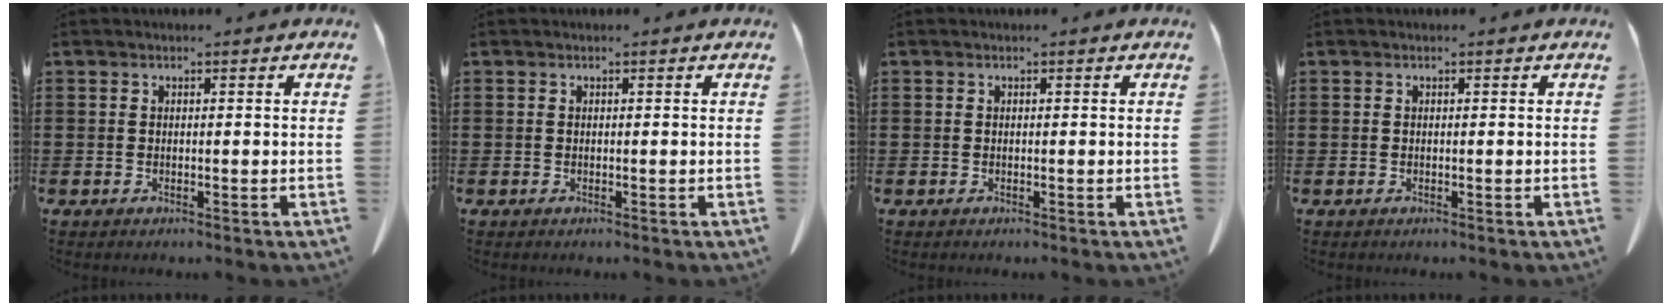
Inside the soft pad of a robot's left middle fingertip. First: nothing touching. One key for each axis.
{"total": 0.0}
{"total": 0.0}
{"total": 0.0}